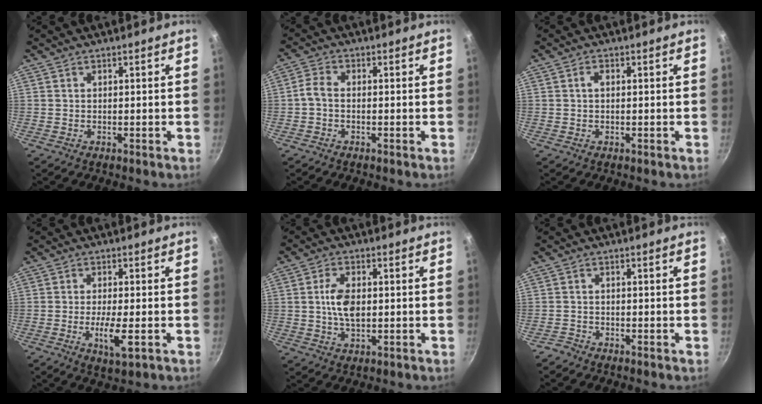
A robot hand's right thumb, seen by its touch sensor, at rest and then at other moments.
{"total": 3.1, "force": [-0.7, 1.9, 2.4], "torque": [-0.051, 0.010, -0.020]}
{"total": 1.2, "force": [0.1, 0.7, 1.0], "torque": [-0.015, 0.002, 0.000]}
{"total": 5.7, "force": [-1.5, 1.5, 5.3], "torque": [-0.101, -0.010, -0.027]}
{"total": 6.3, "force": [0.3, 3.4, 5.3], "torque": [-0.101, 0.004, 0.006]}
{"total": 1.1, "force": [-1.1, 0.3, -0.1], "torque": [0.003, -0.003, -0.026]}